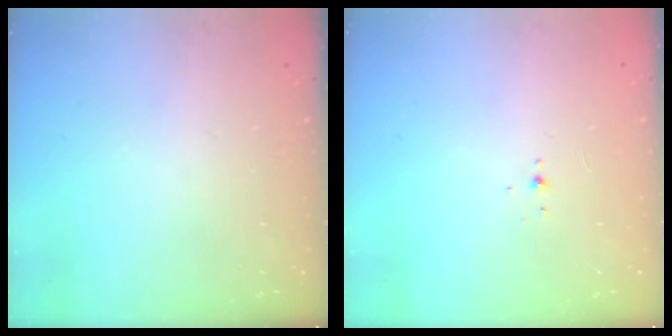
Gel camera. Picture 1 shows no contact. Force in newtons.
{"total": 2.0, "press": 1.9, "slide": 0.8}